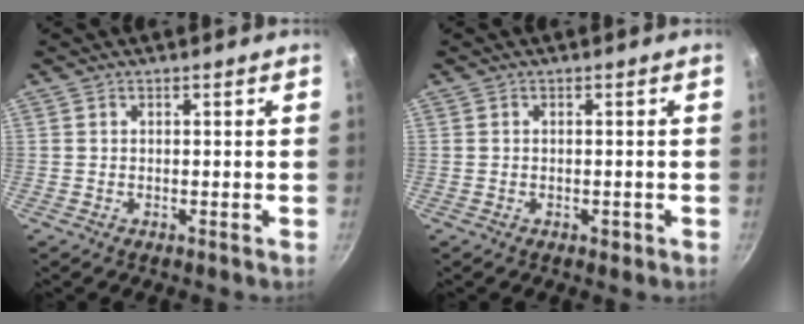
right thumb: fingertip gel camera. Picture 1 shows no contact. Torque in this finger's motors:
{"motor_torque": [0.03, 0.23, -0.06, -0.56, 0.11]}